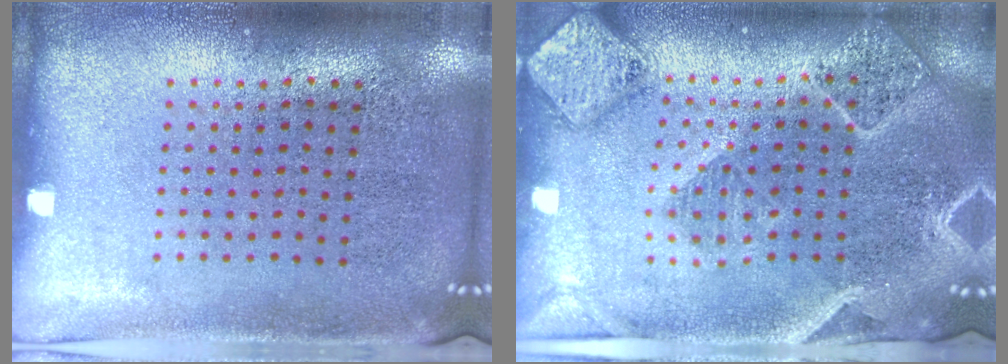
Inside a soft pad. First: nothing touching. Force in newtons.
{"total": 2.4, "press": 2.2, "slide": 0.8}